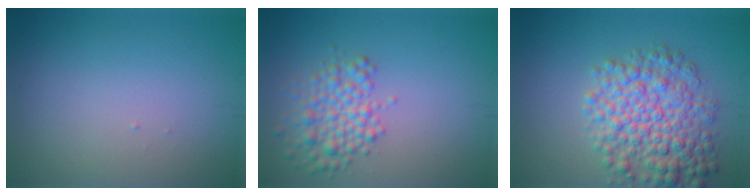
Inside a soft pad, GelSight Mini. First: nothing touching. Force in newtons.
{"total": 3.6, "press": 3.6, "slide": 0.1}
{"total": 7.3, "press": 7.3, "slide": 0.1}